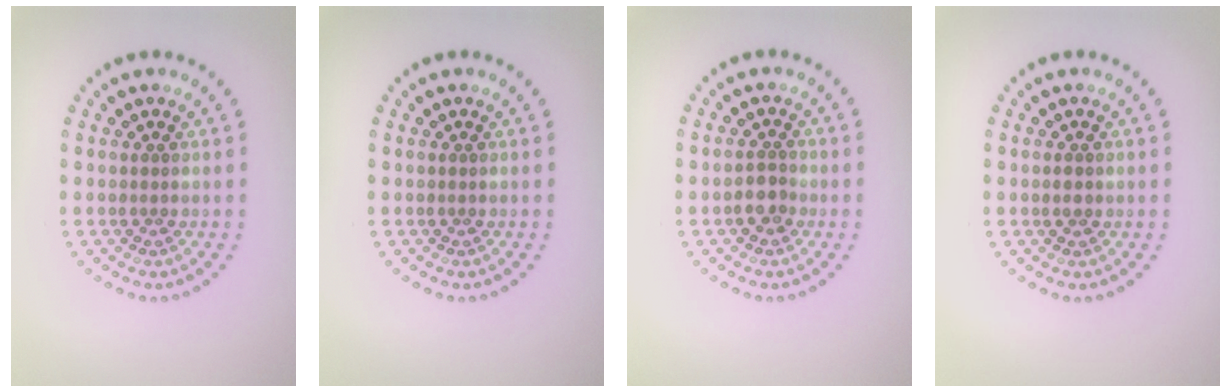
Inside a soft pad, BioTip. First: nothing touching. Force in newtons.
{"total": 0.0}
{"total": 1.8, "press": 1.6, "slide": 0.7}
{"total": 1.1, "press": 1.1, "slide": 0.1}